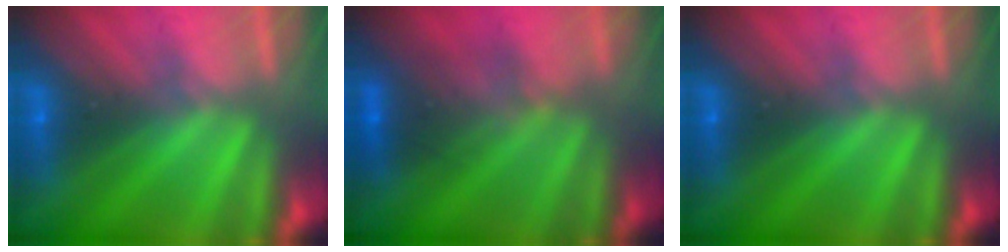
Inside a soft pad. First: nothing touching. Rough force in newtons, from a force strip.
{"total": 2.5}
{"total": 0.0}